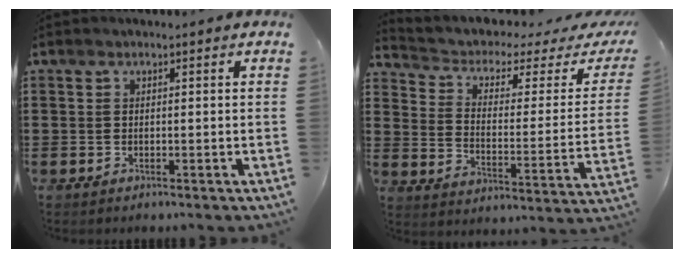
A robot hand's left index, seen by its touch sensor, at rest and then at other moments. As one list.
[{"total": 2.6, "force": [1.3, 1.4, 1.7], "torque": [-0.049, -0.016, 0.012]}]